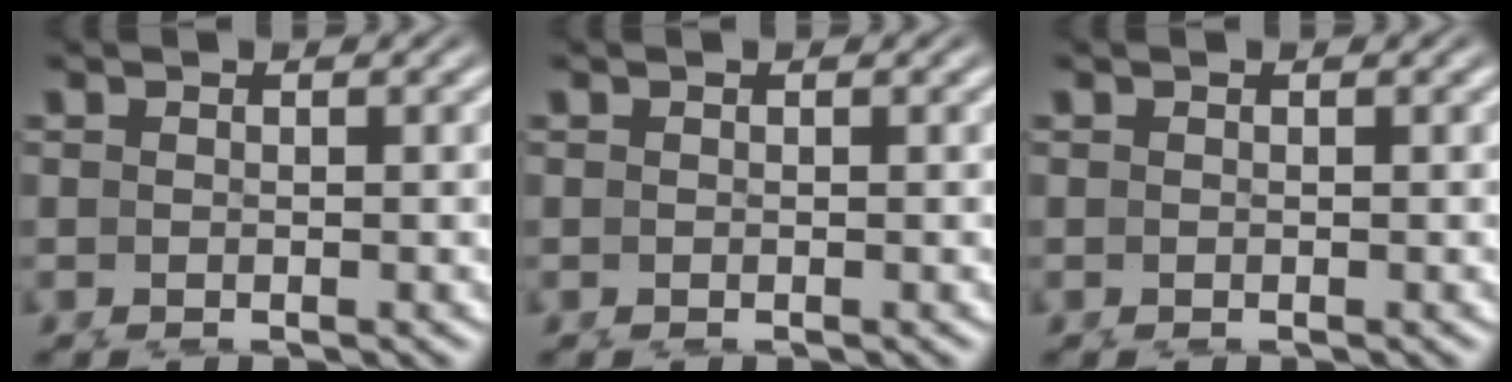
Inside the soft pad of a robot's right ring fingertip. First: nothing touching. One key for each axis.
{"total": 0.0}
{"total": 0.0}